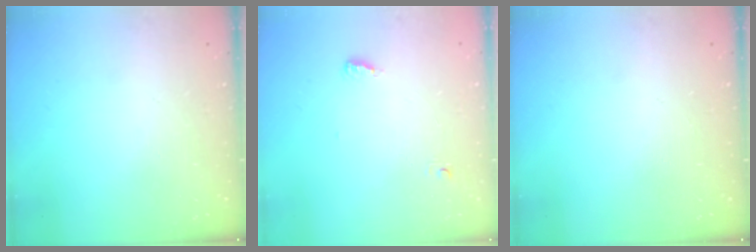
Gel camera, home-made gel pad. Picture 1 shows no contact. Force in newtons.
{"total": 3.7, "press": 3.5, "slide": 1.2}
{"total": 0.0}